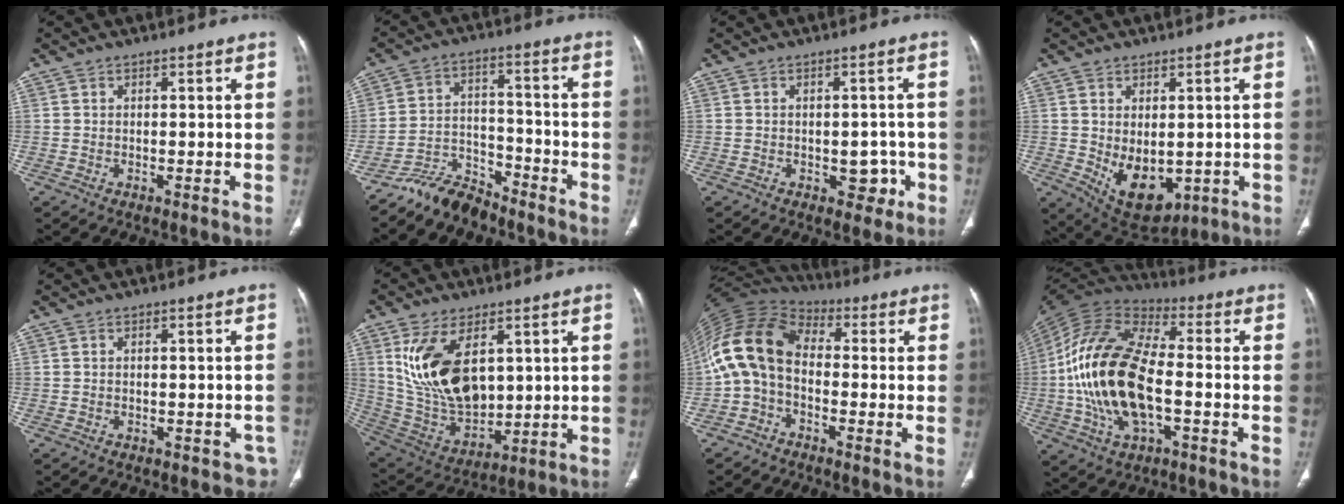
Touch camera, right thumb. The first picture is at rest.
{"total": 8.1, "force": [-7.4, 3.0, 1.3], "torque": [-0.007, 0.062, -0.141]}
{"total": 4.4, "force": [-1.5, 3.1, 2.8], "torque": [-0.007, 0.012, -0.016]}
{"total": 11.0, "force": [-1.5, 6.9, 8.5], "torque": [-0.112, -0.011, 0.007]}
{"total": 3.6, "force": [-2.5, 2.4, 1.1], "torque": [0.008, 0.012, -0.030]}
{"total": 17.2, "force": [5.3, 9.8, 13.1], "torque": [-0.230, -0.024, 0.125]}
{"total": 13.8, "force": [-1.6, 9.0, 10.3], "torque": [-0.205, 0.053, -0.046]}
{"total": 21.9, "force": [-3.0, 10.9, 18.8], "torque": [-0.378, 0.024, -0.057]}